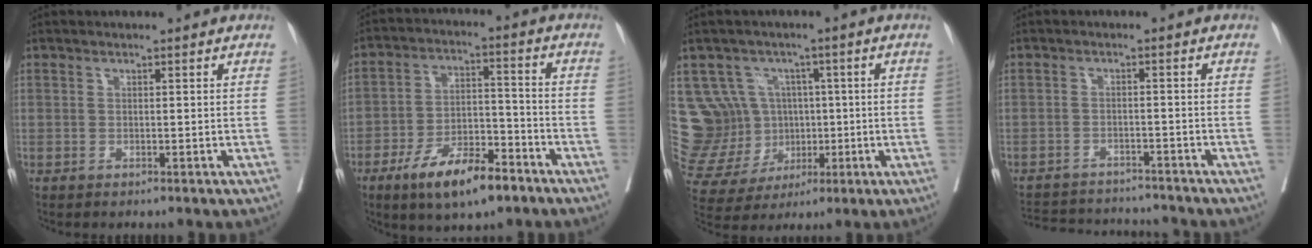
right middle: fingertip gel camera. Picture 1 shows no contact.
{"total": 11.8, "force": [-7.5, 4.0, 8.1], "torque": [-0.135, 0.001, -0.128]}
{"total": 10.4, "force": [1.2, 10.1, 2.3], "torque": [-0.052, 0.044, 0.051]}
{"total": 11.8, "force": [-11.3, 2.1, 2.6], "torque": [-0.050, 0.009, -0.155]}